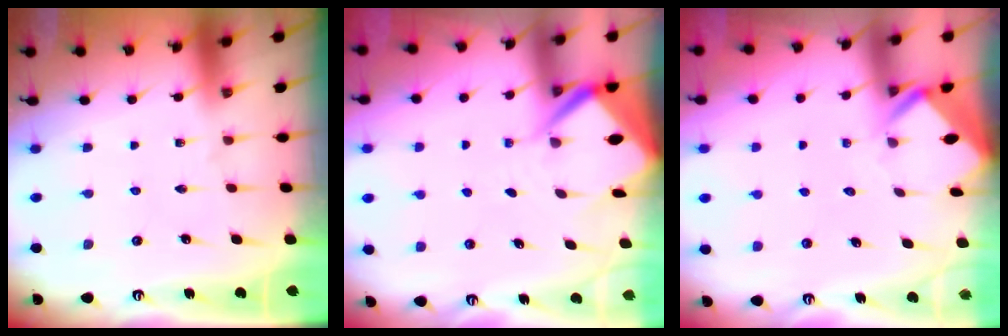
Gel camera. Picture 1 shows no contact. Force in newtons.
{"total": 6.0, "press": 6.0, "slide": 0.6}
{"total": 3.0, "press": 3.0, "slide": 0.3}